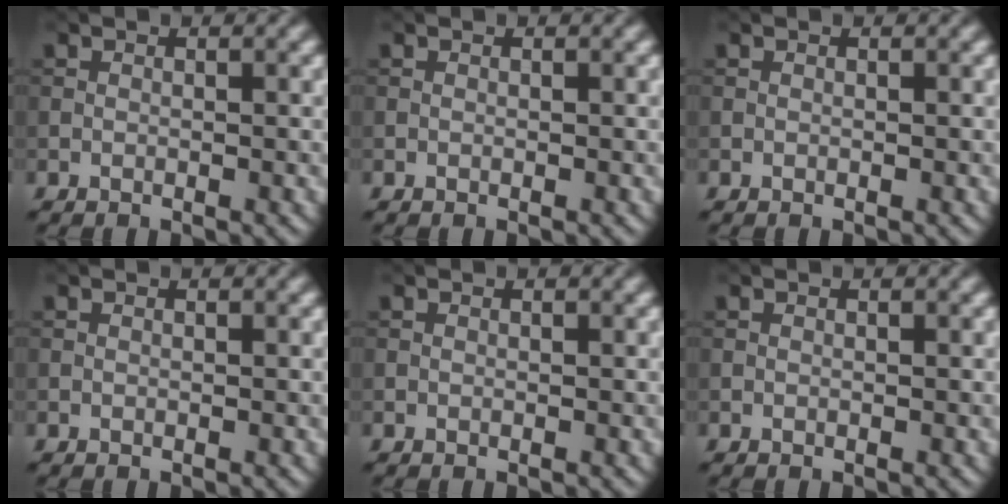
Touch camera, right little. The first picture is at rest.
{"total": 0.0}
{"total": 0.0}
{"total": 0.0}
{"total": 0.0}
{"total": 0.0}